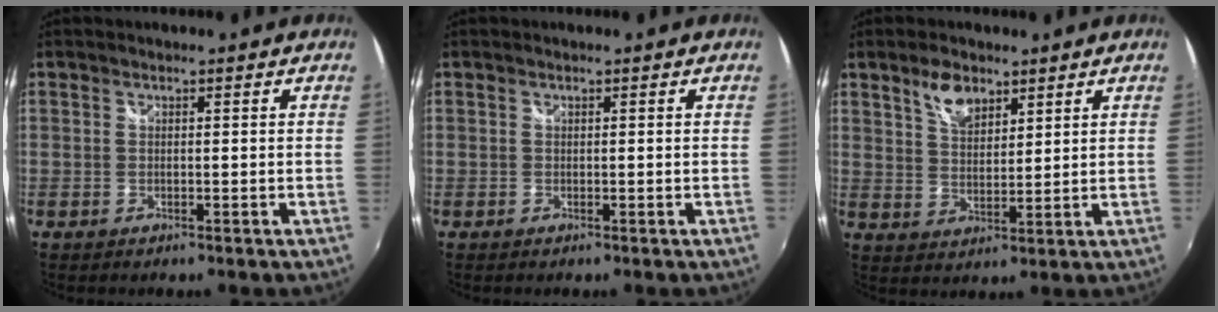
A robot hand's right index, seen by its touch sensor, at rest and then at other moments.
{"total": 0.0}
{"total": 6.1, "force": [4.0, 3.1, 3.5], "torque": [-0.059, 0.007, 0.074]}